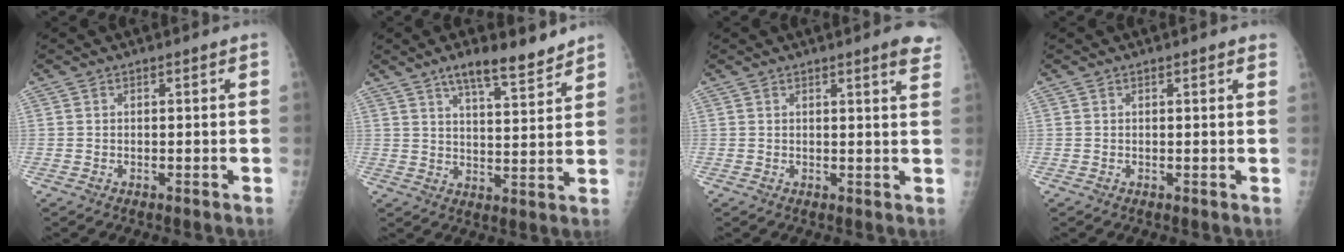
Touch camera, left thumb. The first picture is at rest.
{"total": 9.1, "force": [7.0, 2.2, 5.5], "torque": [-0.069, -0.045, 0.113]}
{"total": 4.6, "force": [3.2, 0.4, 3.3], "torque": [-0.034, -0.011, 0.029]}
{"total": 1.4, "force": [1.0, 0.3, 0.9], "torque": [-0.009, 0.000, 0.011]}